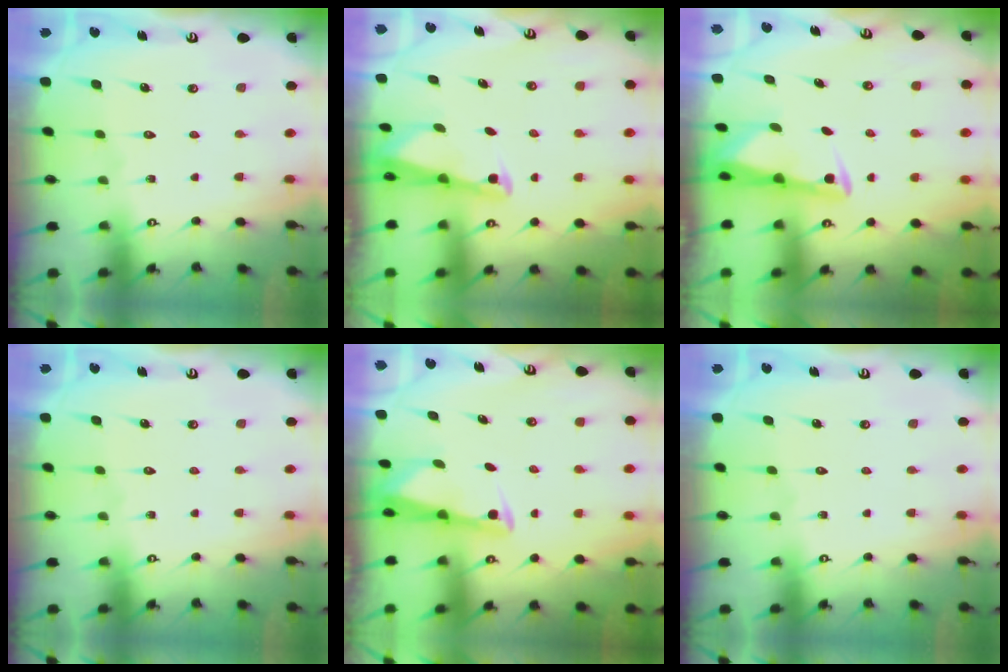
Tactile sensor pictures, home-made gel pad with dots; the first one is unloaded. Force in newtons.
{"total": 2.0, "press": 2.0, "slide": 0.3}
{"total": 2.9, "press": 2.9, "slide": 0.4}
{"total": 0.0}
{"total": 2.7, "press": 2.7, "slide": 0.2}
{"total": 0.0}